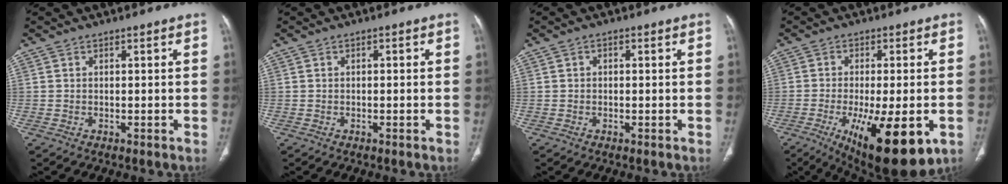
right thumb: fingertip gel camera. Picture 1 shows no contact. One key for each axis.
{"total": 0.7, "fx": 0.0, "fy": 0.4, "fz": 0.5, "tx": -0.007, "ty": 0.001, "tz": -0.001}
{"total": 0.9, "fx": 0.1, "fy": 0.7, "fz": 0.6, "tx": -0.005, "ty": 0.003, "tz": -0.002}
{"total": 18.0, "fx": -6.5, "fy": 6.2, "fz": 15.6, "tx": -0.221, "ty": -0.018, "tz": -0.083}